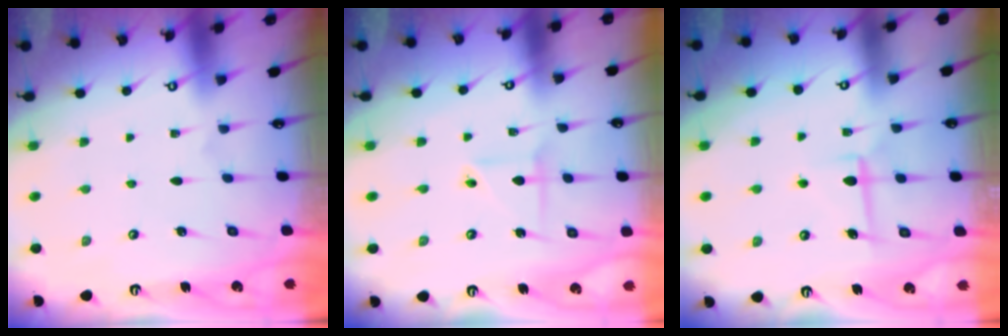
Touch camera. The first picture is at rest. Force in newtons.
{"total": 2.9, "press": 2.9, "slide": 0.2}
{"total": 5.9, "press": 5.9, "slide": 0.9}